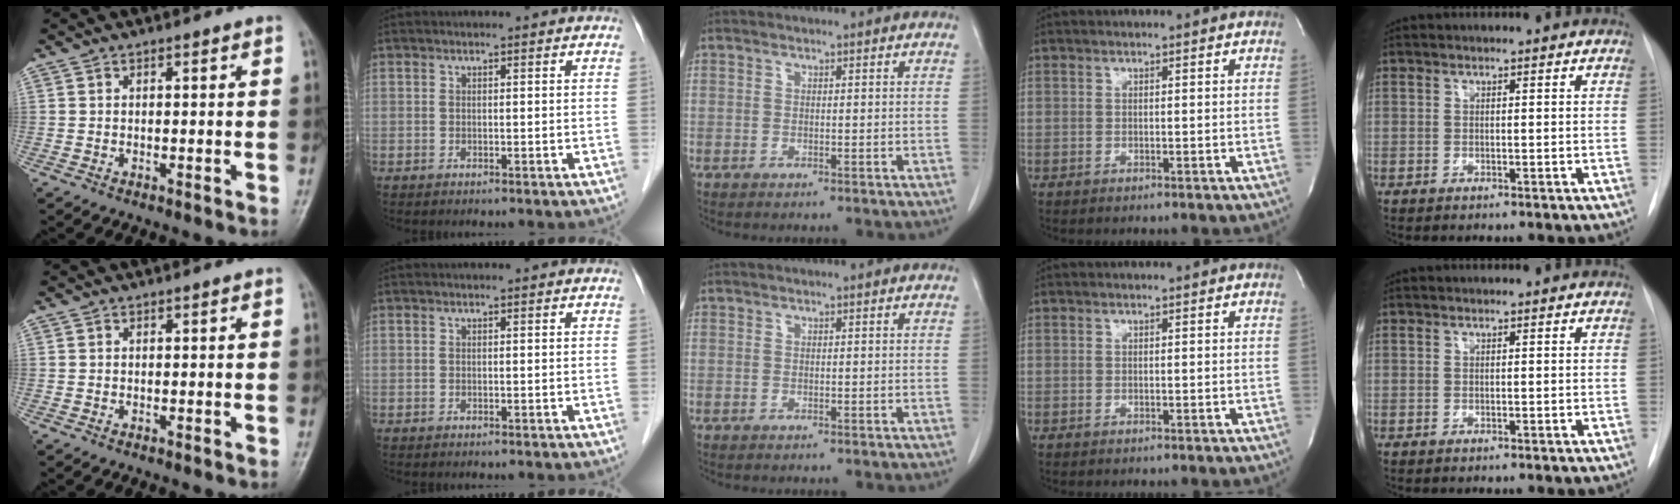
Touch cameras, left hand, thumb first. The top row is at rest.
{}